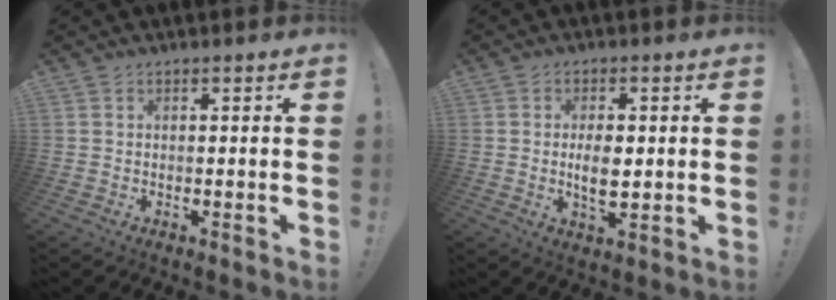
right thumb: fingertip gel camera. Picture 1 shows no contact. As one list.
[{"total": 6.0, "force": [0.2, 3.0, 5.2], "torque": [-0.085, -0.005, -0.003]}]